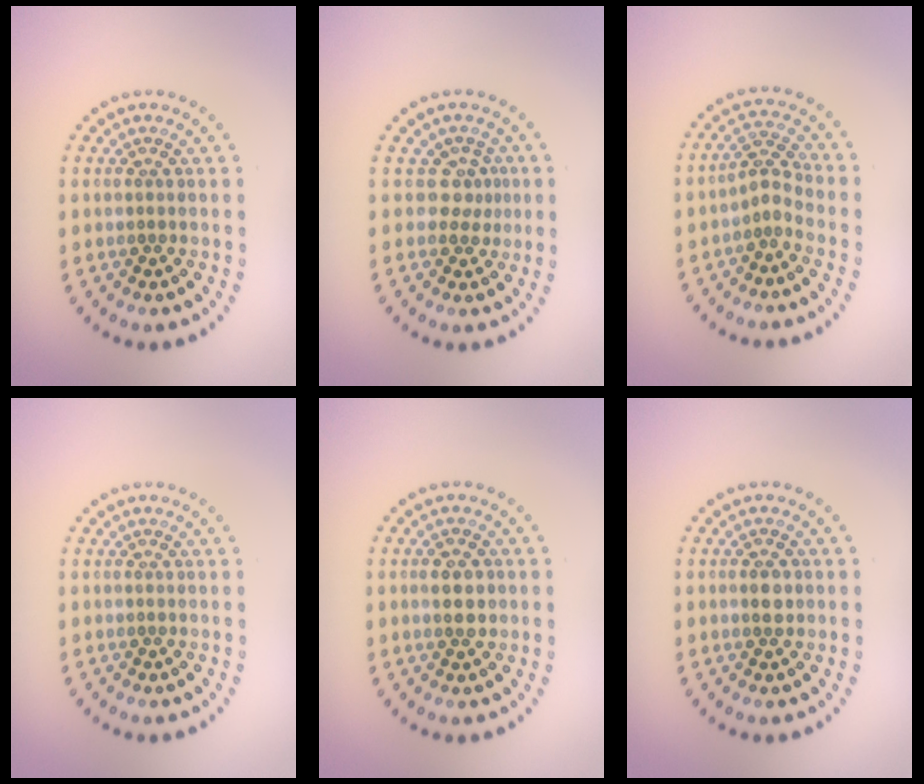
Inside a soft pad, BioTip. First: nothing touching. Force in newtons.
{"total": 2.1, "press": 1.5, "slide": 1.5}
{"total": 2.1, "press": 1.5, "slide": 1.4}
{"total": 0.0}
{"total": 2.6, "press": 2.6, "slide": 0.1}
{"total": 1.5, "press": 1.5, "slide": 0.3}